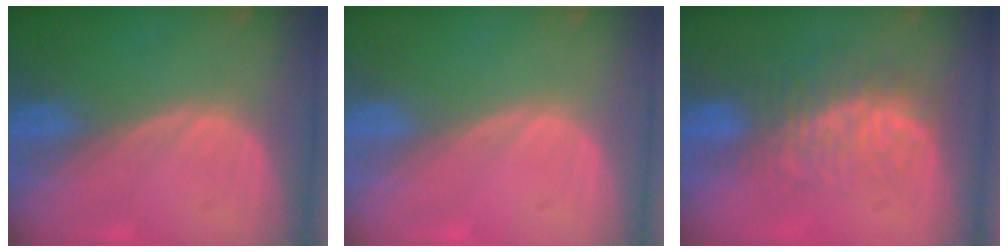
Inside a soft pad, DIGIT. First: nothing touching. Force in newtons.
{"total": 0.0}
{"total": 7.6, "press": 7.1, "slide": 2.8}